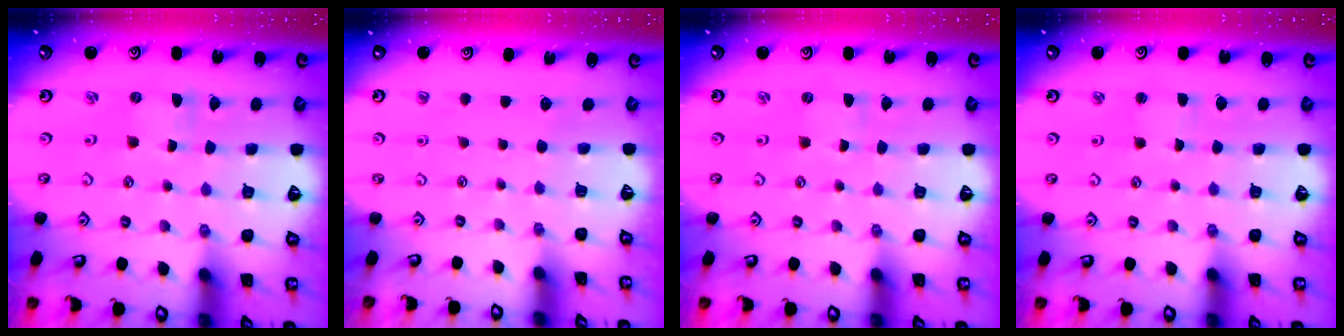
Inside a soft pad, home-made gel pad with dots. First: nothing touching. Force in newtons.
{"total": 0.0}
{"total": 0.0}
{"total": 1.9, "press": 1.9, "slide": 0.3}